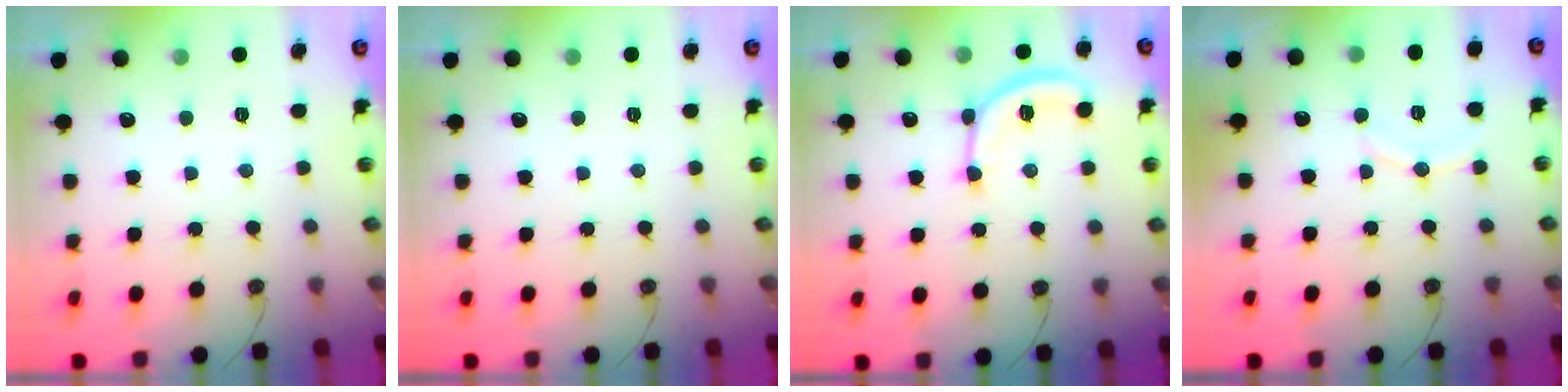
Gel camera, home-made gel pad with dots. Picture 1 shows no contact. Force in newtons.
{"total": 0.0}
{"total": 10.7, "press": 10.7, "slide": 0.7}
{"total": 7.3, "press": 7.2, "slide": 1.0}